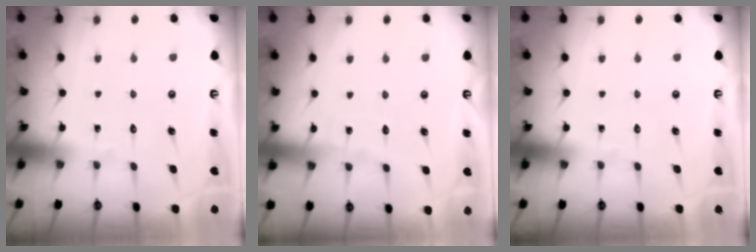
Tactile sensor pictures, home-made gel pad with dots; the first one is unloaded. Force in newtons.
{"total": 1.8, "press": 1.8, "slide": 0.2}
{"total": 0.0}